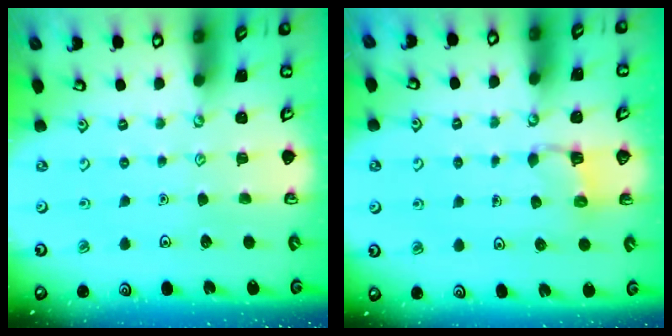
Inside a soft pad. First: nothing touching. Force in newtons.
{"total": 3.0, "press": 3.0, "slide": 0.6}